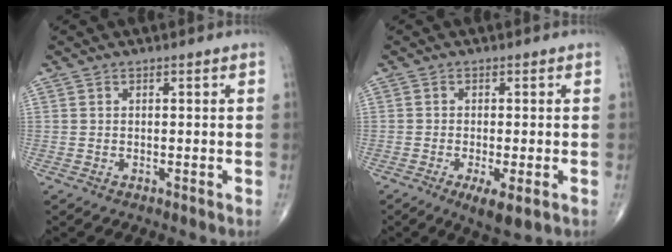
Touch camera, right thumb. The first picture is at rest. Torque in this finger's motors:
{"motor_torque": [-0.18, -0.08, 0.00, 0.11, 0.00]}